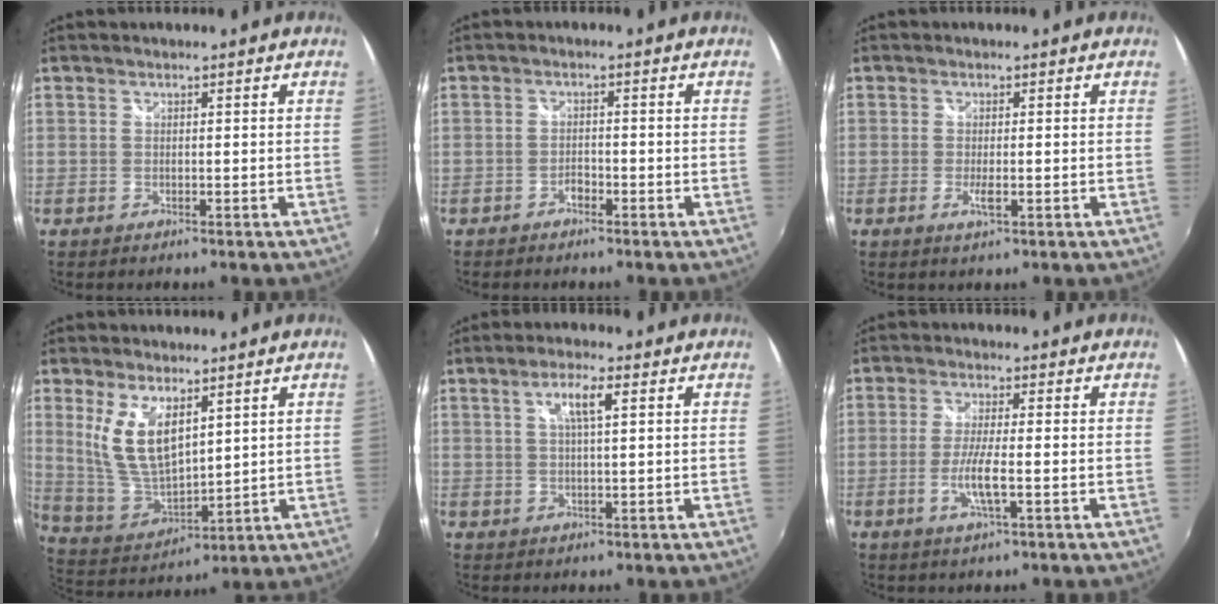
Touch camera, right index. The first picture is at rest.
{"total": 1.6, "force": [-1.4, 0.6, 0.6], "torque": [-0.013, 0.003, -0.024]}
{"total": 2.1, "force": [-0.7, 0.2, 2.0], "torque": [-0.039, -0.003, -0.010]}
{"total": 11.7, "force": [4.8, 5.3, 9.3], "torque": [-0.185, -0.005, 0.108]}
{"total": 4.4, "force": [1.5, 0.6, 4.1], "torque": [-0.078, 0.004, 0.026]}
{"total": 5.2, "force": [-1.6, 0.3, 5.0], "torque": [-0.100, -0.008, -0.031]}